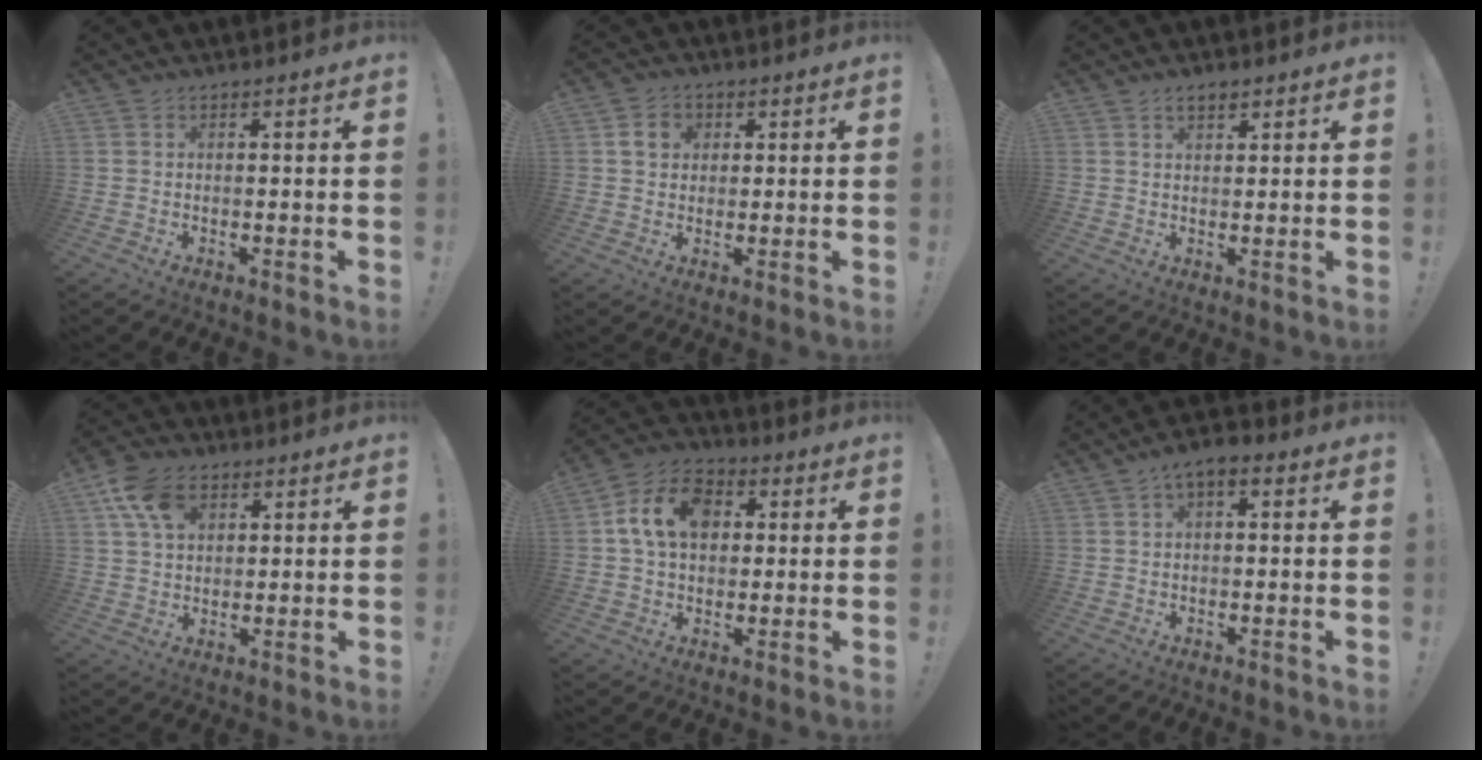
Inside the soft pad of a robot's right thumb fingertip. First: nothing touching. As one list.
[{"total": 5.5, "force": [1.8, 4.6, 2.5], "torque": [-0.040, 0.008, 0.035]}, {"total": 2.6, "force": [1.7, 1.2, 1.6], "torque": [-0.023, -0.006, 0.030]}, {"total": 11.5, "force": [4.9, 7.9, 6.8], "torque": [-0.131, -0.001, 0.097]}, {"total": 13.5, "force": [3.1, 9.8, 8.7], "torque": [-0.154, 0.015, 0.062]}, {"total": 3.5, "force": [0.6, 1.7, 3.0], "torque": [-0.052, 0.005, 0.010]}]